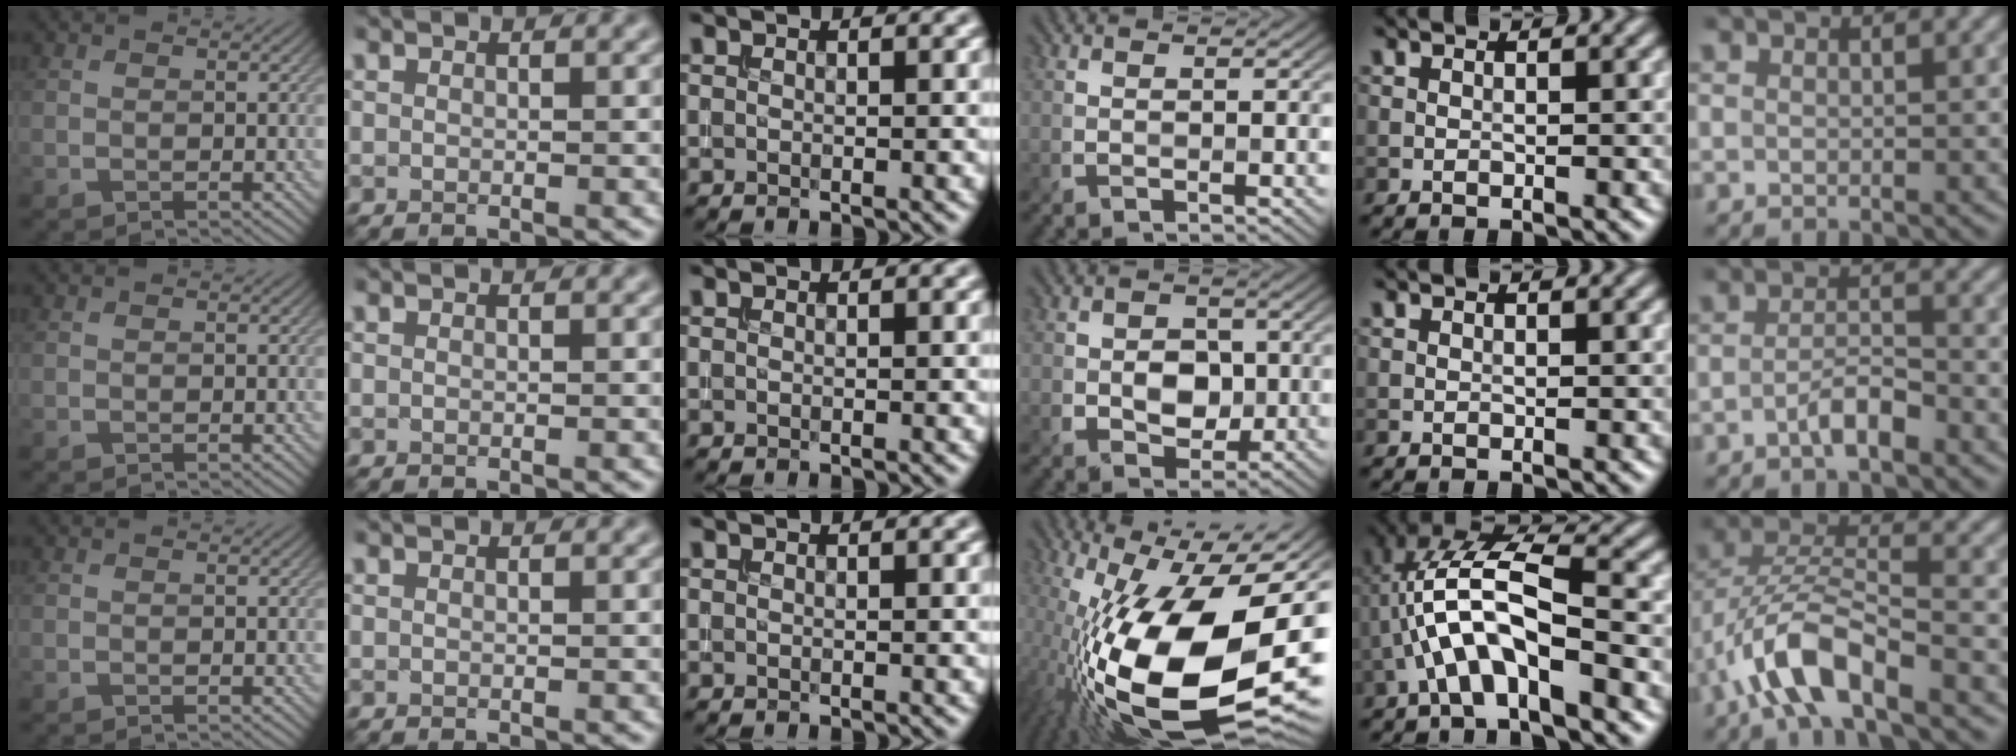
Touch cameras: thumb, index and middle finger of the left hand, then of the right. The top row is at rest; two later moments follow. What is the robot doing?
{"motion": "extract", "object": "bucket"}